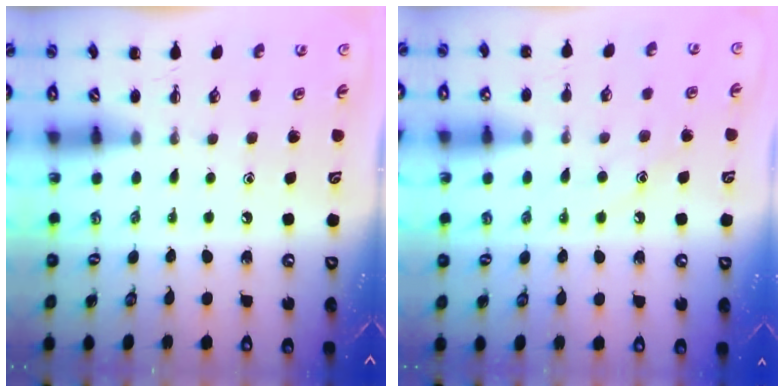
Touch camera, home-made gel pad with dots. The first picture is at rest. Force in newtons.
{"total": 8.7, "press": 8.5, "slide": 1.5}